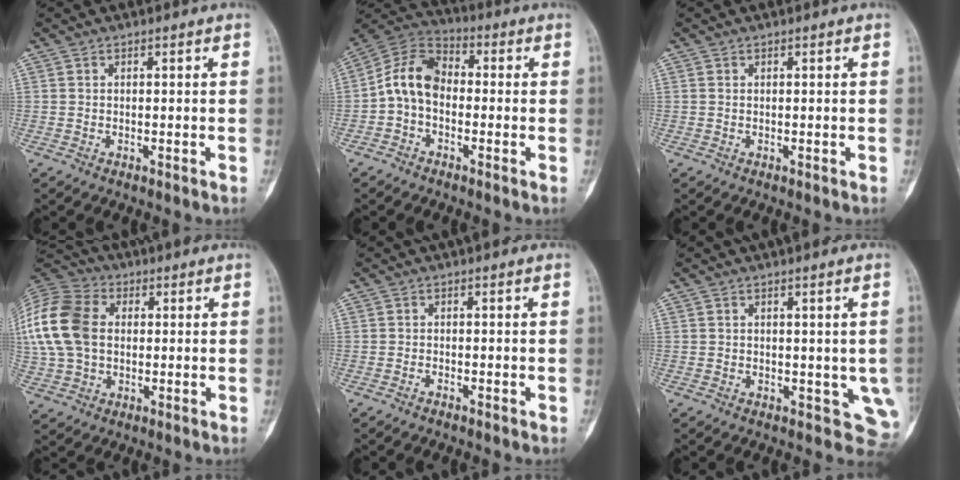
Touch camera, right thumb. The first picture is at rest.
{"total": 9.8, "force": [-1.3, 6.9, 6.8], "torque": [-0.116, 0.034, -0.041]}
{"total": 0.0}
{"total": 19.3, "force": [2.1, 13.9, 13.2], "torque": [-0.306, 0.021, 0.039]}
{"total": 0.6, "force": [-0.5, 0.2, 0.2], "torque": [-0.007, 0.000, -0.010]}
{"total": 5.2, "force": [0.1, 3.2, 4.0], "torque": [-0.025, -0.011, 0.012]}